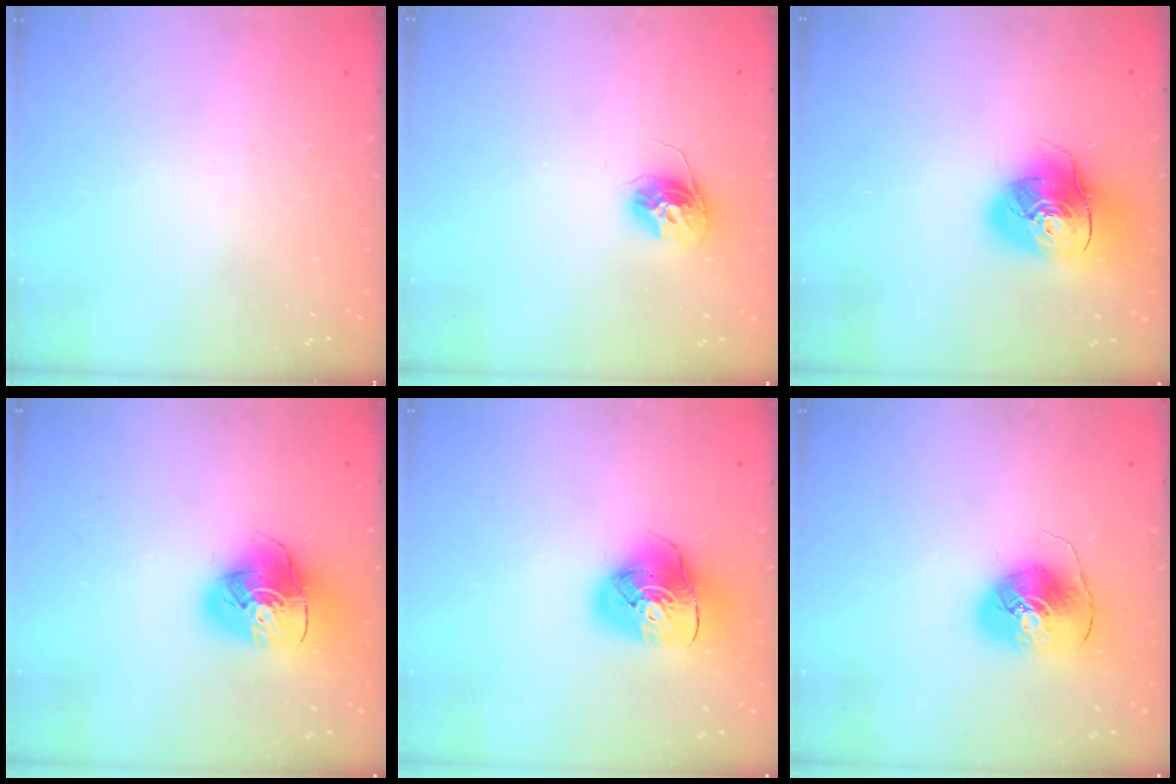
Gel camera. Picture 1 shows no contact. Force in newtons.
{"total": 11.4, "press": 11.4, "slide": 1.0}
{"total": 15.6, "press": 15.4, "slide": 2.2}
{"total": 12.2, "press": 12.1, "slide": 1.6}
{"total": 12.7, "press": 12.6, "slide": 1.7}
{"total": 9.3, "press": 9.2, "slide": 1.0}